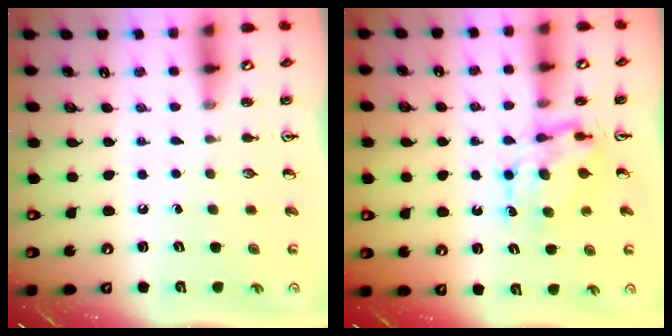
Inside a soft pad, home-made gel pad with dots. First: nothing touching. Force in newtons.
{"total": 6.9, "press": 6.9, "slide": 0.7}